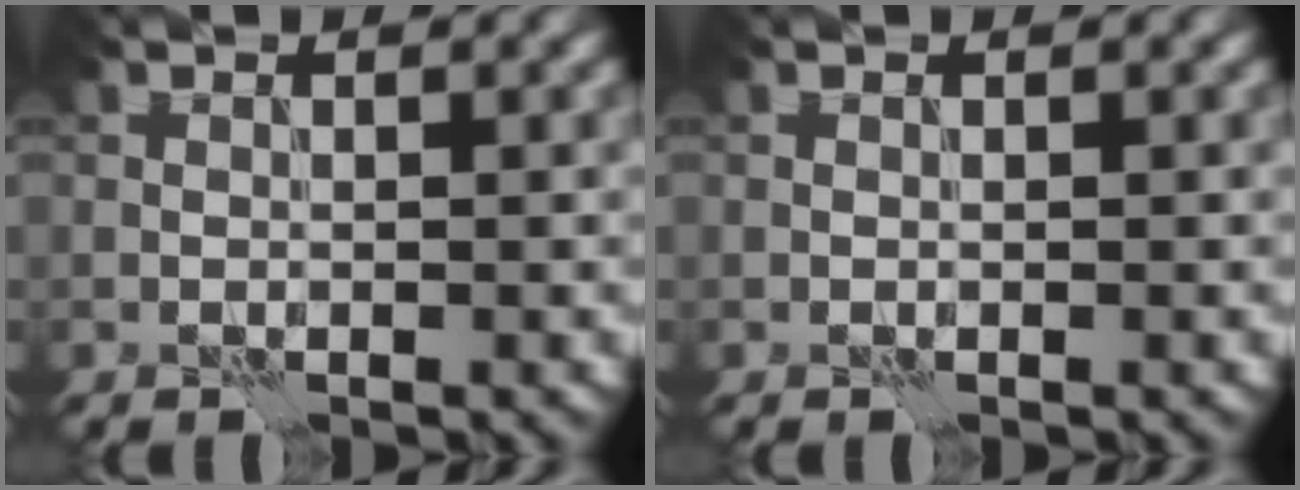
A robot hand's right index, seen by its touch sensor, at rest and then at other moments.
{"total": 0.0}